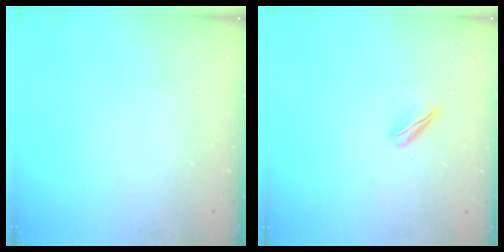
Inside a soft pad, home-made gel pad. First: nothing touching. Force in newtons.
{"total": 3.8, "press": 3.7, "slide": 1.0}